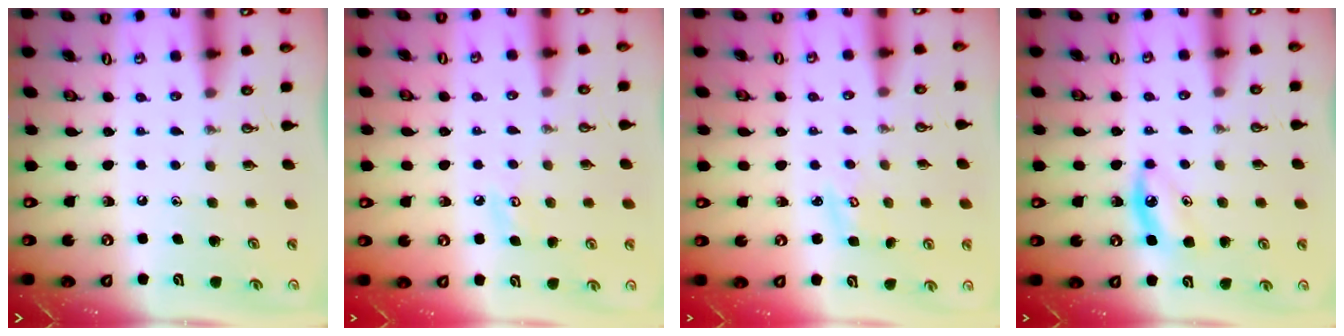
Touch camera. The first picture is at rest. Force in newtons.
{"total": 5.9, "press": 5.8, "slide": 0.7}
{"total": 2.7, "press": 2.7, "slide": 0.3}
{"total": 6.0, "press": 5.9, "slide": 0.8}